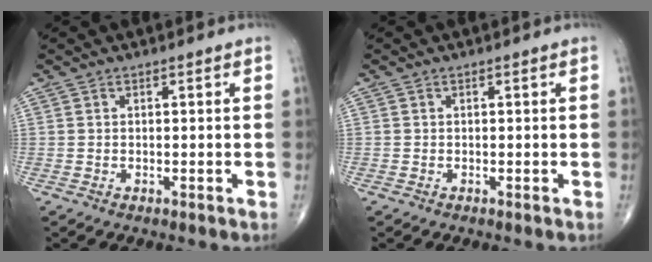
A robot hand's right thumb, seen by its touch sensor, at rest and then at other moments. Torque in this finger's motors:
{"motor_torque": [0.02, -0.16, -0.17, -0.11, -0.02]}